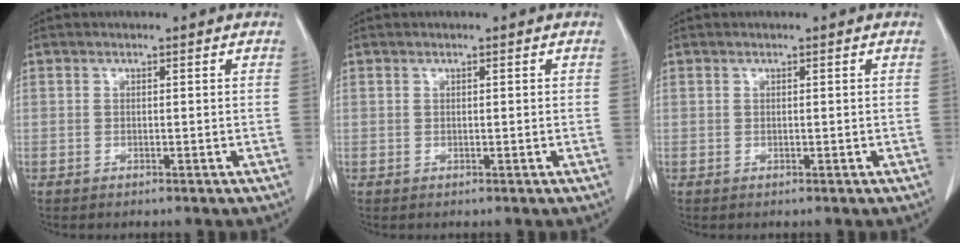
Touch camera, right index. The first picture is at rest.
{"total": 0.0}
{"total": 0.0}